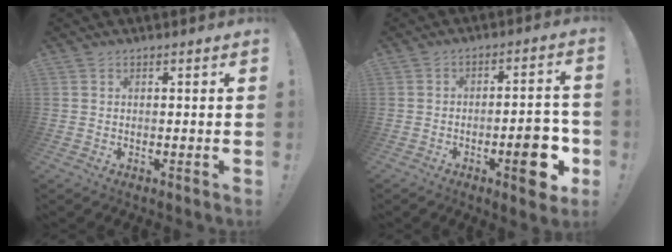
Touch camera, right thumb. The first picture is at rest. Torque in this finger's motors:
{"motor_torque": [2.67, 2.34, 1.27, -1.50, 0.58]}